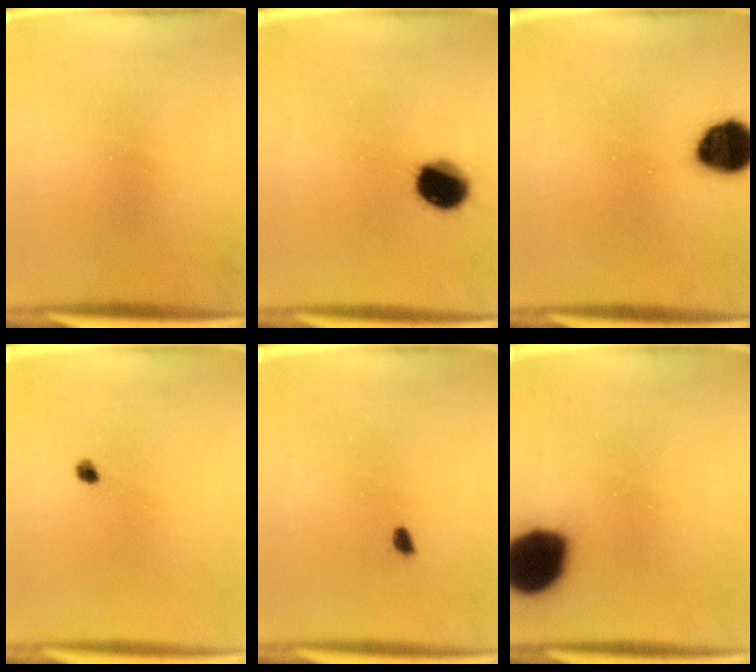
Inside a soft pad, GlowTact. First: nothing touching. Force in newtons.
{"total": 10.5}
{"total": 11.5}
{"total": 1.2}
{"total": 1.4}
{"total": 16.3}